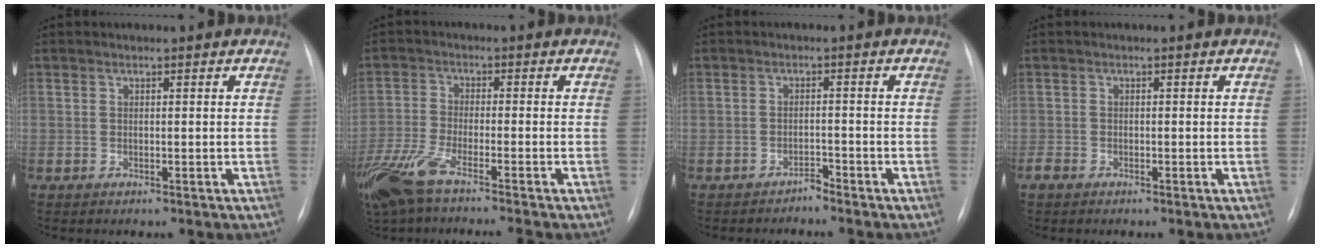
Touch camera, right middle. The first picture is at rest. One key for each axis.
{"total": 11.3, "fx": -8.5, "fy": 1.1, "fz": 7.3, "tx": -0.147, "ty": -0.025, "tz": -0.154}
{"total": 1.3, "fx": -1.3, "fy": 0.0, "fz": 0.0, "tx": 0.009, "ty": -0.001, "tz": -0.020}
{"total": 1.1, "fx": -0.8, "fy": 0.6, "fz": 0.5, "tx": -0.014, "ty": 0.000, "tz": -0.014}